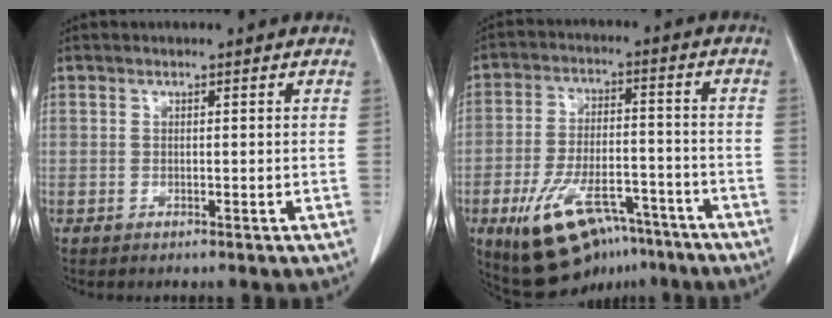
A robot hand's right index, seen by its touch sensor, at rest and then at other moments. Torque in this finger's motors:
{"motor_torque": [1.31, -0.82, 0.70, 0.16]}